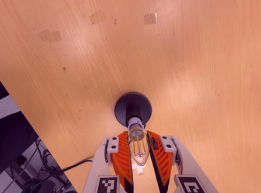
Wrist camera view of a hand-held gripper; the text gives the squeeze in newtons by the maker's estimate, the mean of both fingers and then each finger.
{"total": 11.5, "left": 10.9, "right": 12.1}